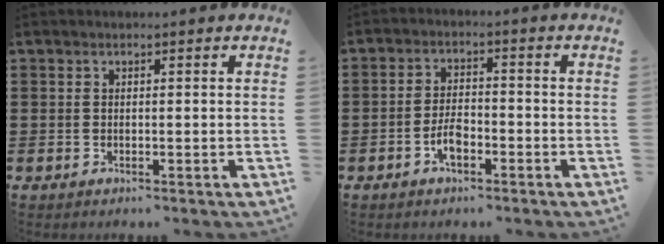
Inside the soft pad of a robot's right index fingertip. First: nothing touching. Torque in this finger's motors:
{"motor_torque": [2.05, 0.09, 0.47, 0.10]}